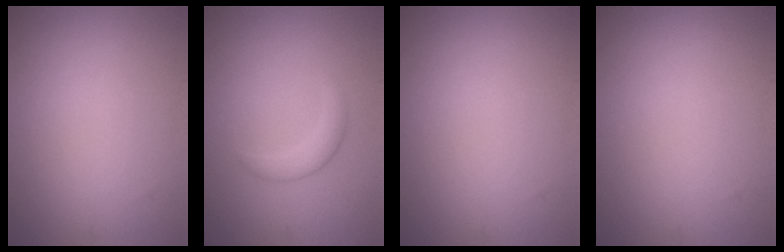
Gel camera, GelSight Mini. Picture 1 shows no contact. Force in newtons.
{"total": 1.7, "press": 1.7, "slide": 0.2}
{"total": 0.0}
{"total": 0.0}